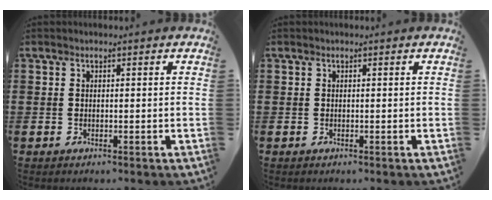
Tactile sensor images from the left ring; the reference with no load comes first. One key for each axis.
{"total": 0.0}